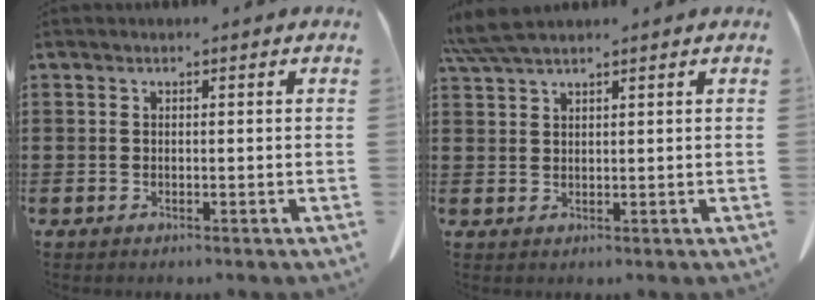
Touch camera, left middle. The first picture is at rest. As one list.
[{"total": 4.1, "force": [3.3, 0.4, 2.4], "torque": [-0.056, -0.002, 0.065]}]